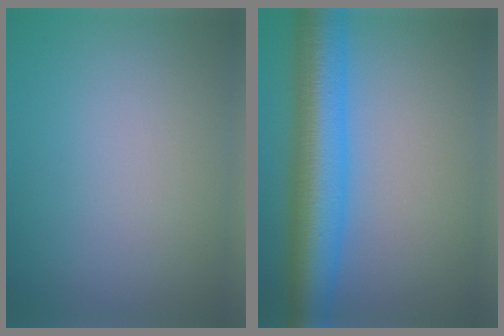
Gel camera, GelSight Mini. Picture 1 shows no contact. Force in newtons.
{"total": 9.3, "press": 9.3, "slide": 0.1}